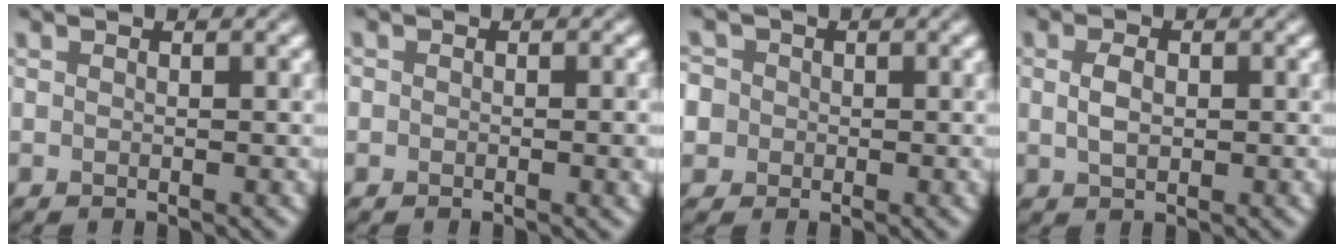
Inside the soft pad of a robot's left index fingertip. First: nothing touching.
{"total": 1.7, "force": [-0.2, 1.1, 1.3], "torque": [-0.010, -0.005, -0.004]}
{"total": 5.8, "force": [0.2, 5.4, 2.0], "torque": [-0.046, 0.031, -0.028]}
{"total": 2.1, "force": [0.2, 1.3, 1.6], "torque": [-0.034, 0.002, 0.003]}